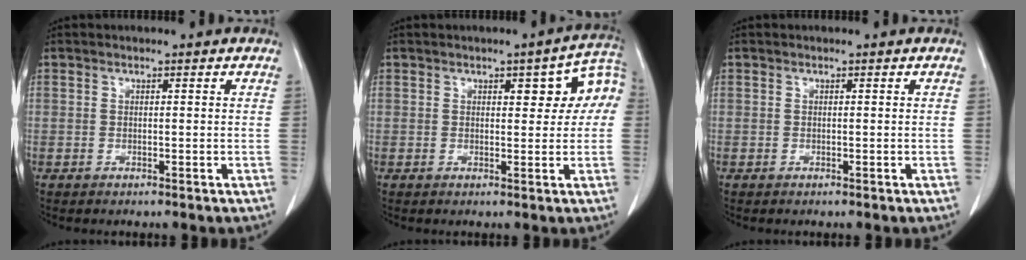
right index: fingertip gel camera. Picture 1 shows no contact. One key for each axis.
{"total": 6.6, "fx": 1.6, "fy": 2.6, "fz": 5.9, "tx": -0.063, "ty": 0.028, "tz": 0.016}
{"total": 0.0}